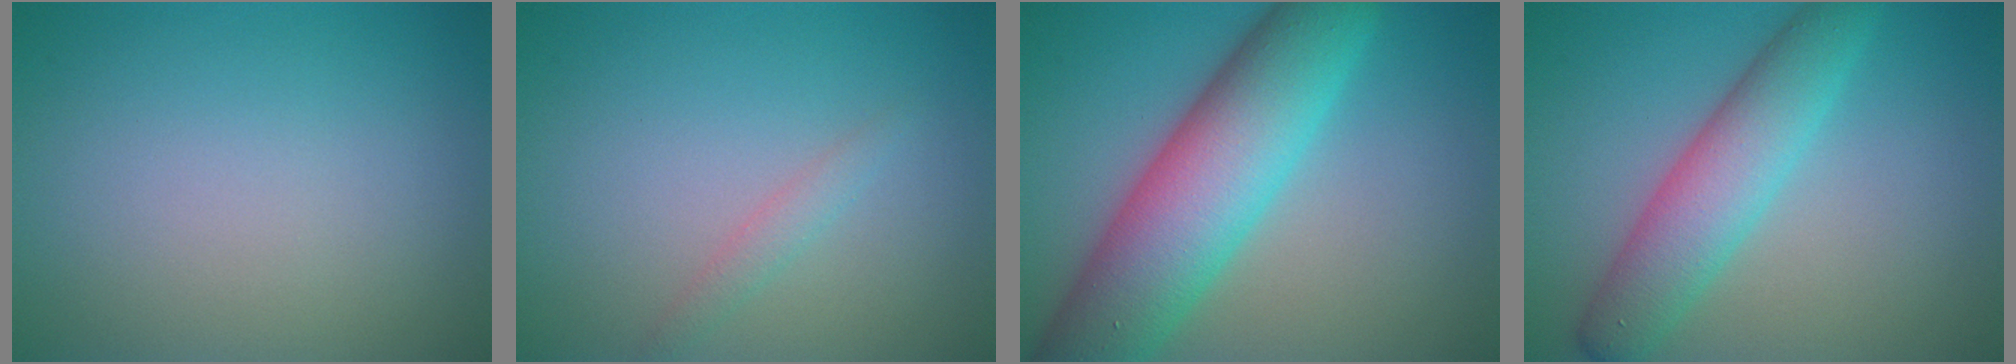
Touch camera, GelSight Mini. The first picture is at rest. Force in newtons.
{"total": 1.1, "press": 1.1, "slide": 0.1}
{"total": 10.6, "press": 10.6, "slide": 0.2}
{"total": 5.4, "press": 5.4, "slide": 0.2}